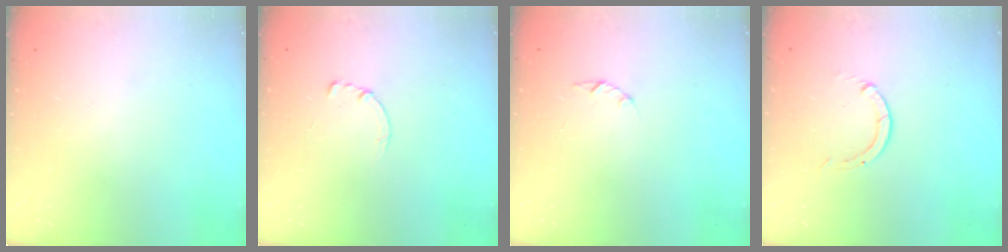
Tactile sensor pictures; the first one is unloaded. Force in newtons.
{"total": 0.7, "press": 0.6, "slide": 0.1}
{"total": 1.4, "press": 1.4, "slide": 0.3}
{"total": 0.0}